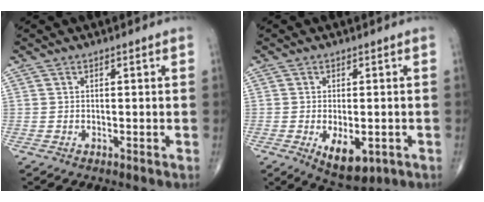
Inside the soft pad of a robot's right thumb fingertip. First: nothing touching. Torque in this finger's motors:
{"motor_torque": [-0.11, 0.24, 0.06, -0.13, 0.16]}